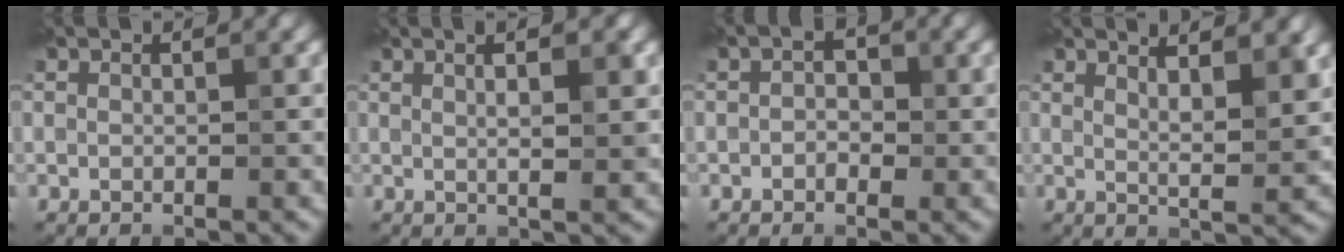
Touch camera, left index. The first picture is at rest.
{"total": 3.5, "force": [1.2, 0.8, 3.2], "torque": [-0.035, 0.006, 0.010]}
{"total": 1.5, "force": [-0.5, 1.0, 0.9], "torque": [-0.014, 0.004, -0.013]}
{"total": 4.4, "force": [2.9, 0.8, 3.2], "torque": [-0.046, 0.011, 0.035]}